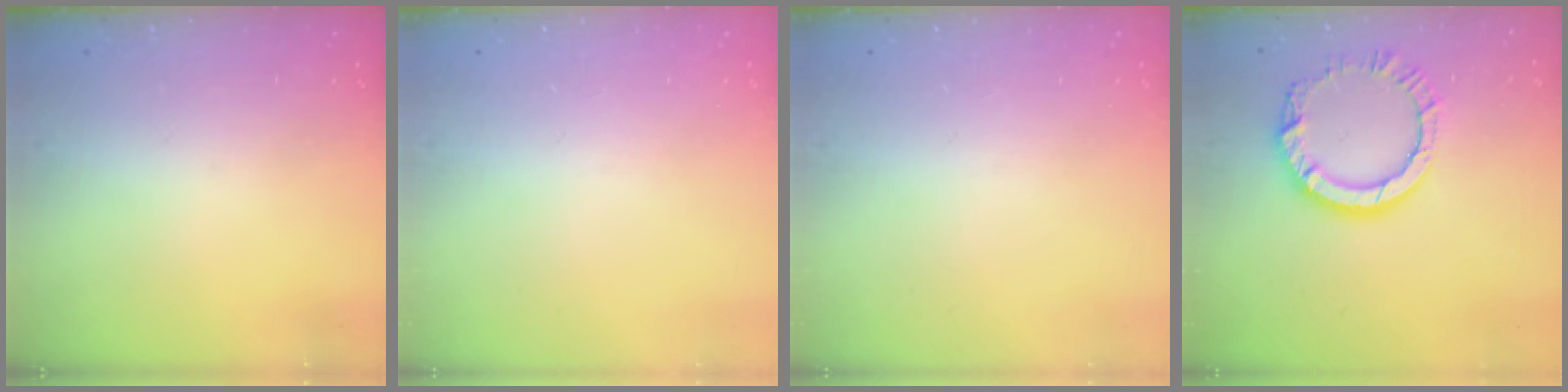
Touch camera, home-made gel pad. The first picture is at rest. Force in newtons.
{"total": 0.0}
{"total": 0.0}
{"total": 10.6, "press": 10.6, "slide": 1.0}